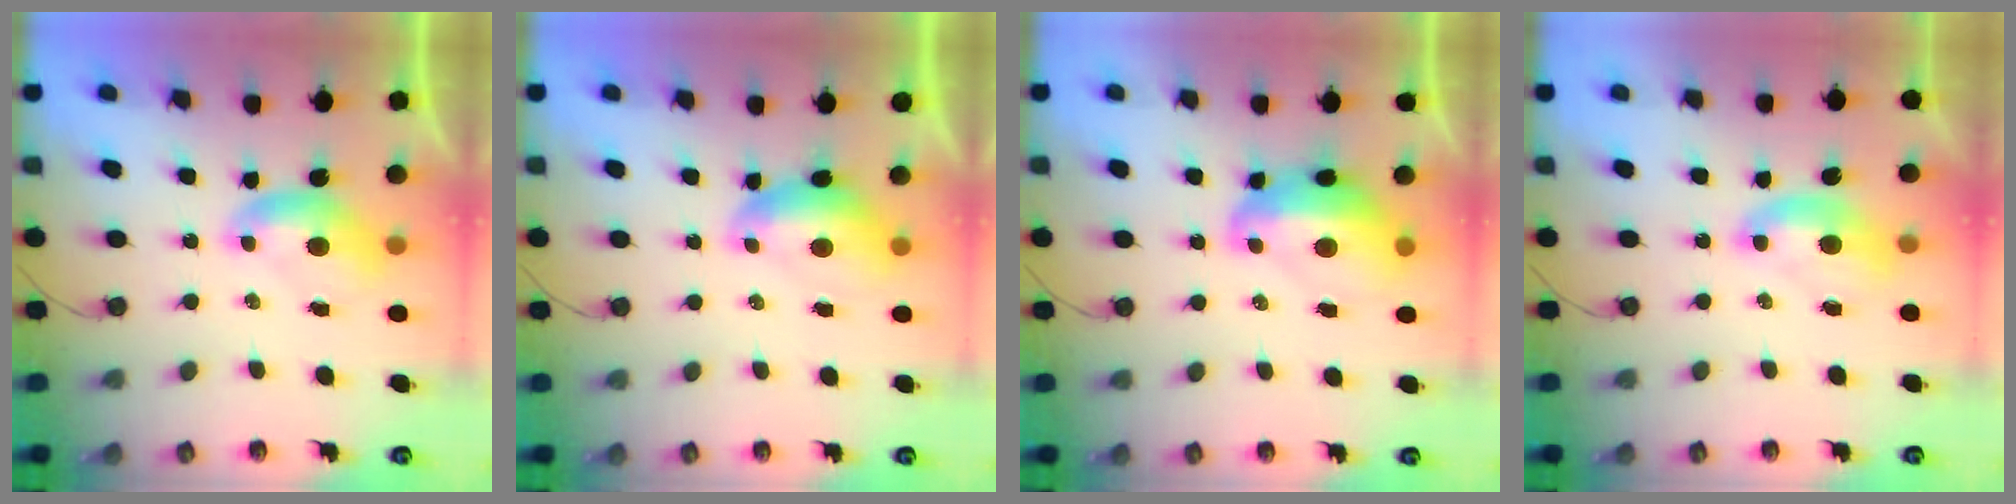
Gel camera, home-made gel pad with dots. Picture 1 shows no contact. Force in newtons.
{"total": 1.1, "press": 1.0, "slide": 0.4}
{"total": 6.0, "press": 5.9, "slide": 1.2}
{"total": 1.9, "press": 1.9, "slide": 0.4}